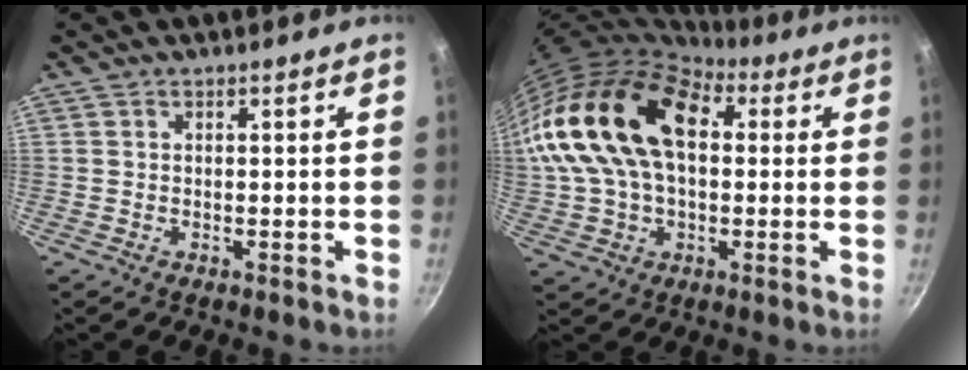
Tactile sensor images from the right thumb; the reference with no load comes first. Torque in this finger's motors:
{"motor_torque": [1.09, 2.67, 2.63, -0.14, 0.85]}